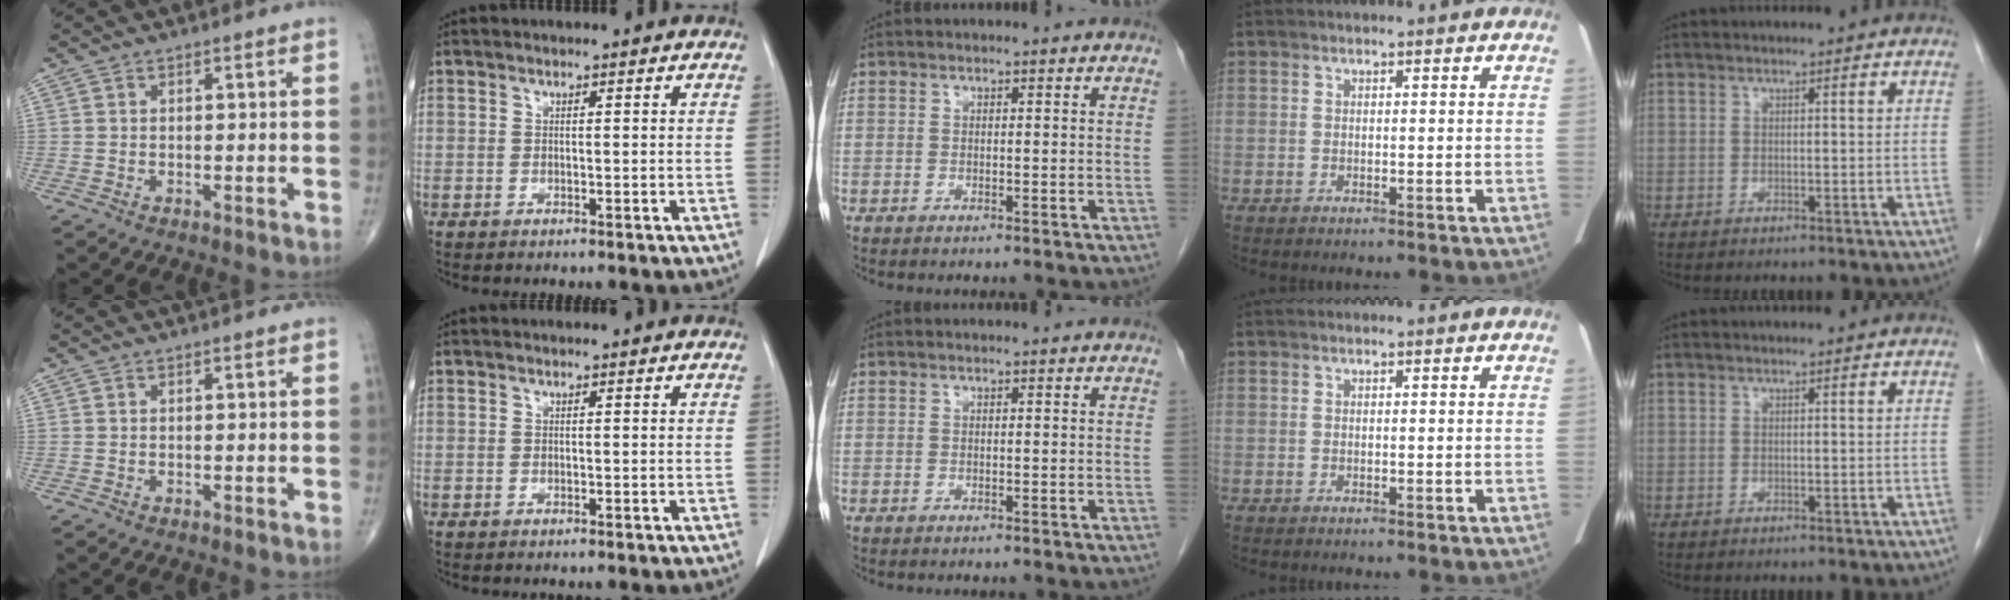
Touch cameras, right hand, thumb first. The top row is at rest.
{}